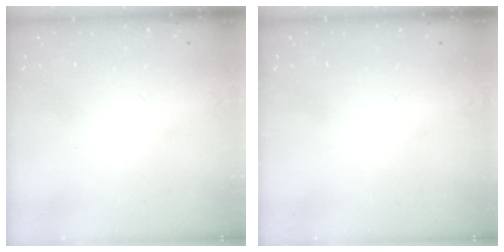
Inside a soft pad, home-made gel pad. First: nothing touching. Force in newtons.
{"total": 0.0}